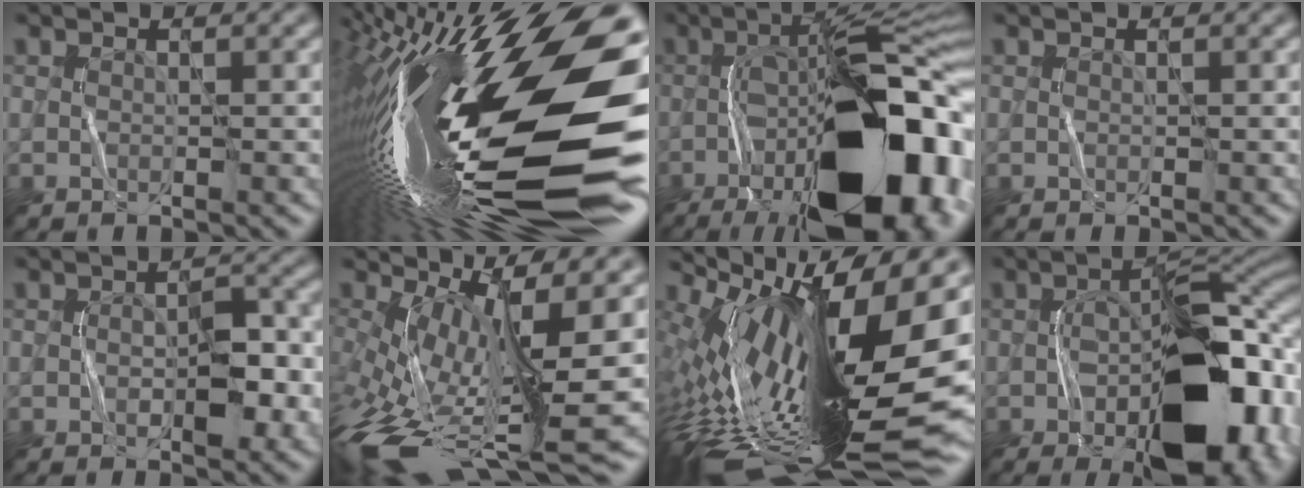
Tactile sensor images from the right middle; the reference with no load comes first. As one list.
[{"total": 21.0, "force": [-1.9, 6.3, 20.0], "torque": [-0.364, -0.026, -0.044]}, {"total": 19.4, "force": [-8.0, 7.2, 16.2], "torque": [-0.240, 0.023, -0.131]}, {"total": 0.0}, {"total": 4.0, "force": [-1.0, 1.9, 3.4], "torque": [-0.049, 0.005, -0.015]}, {"total": 13.3, "force": [-3.2, 3.6, 12.4], "torque": [-0.238, -0.026, -0.039]}, {"total": 18.6, "force": [0.4, 7.4, 17.1], "torque": [-0.288, 0.001, -0.003]}, {"total": 15.6, "force": [-5.4, 7.6, 12.5], "torque": [-0.156, -0.004, -0.088]}]